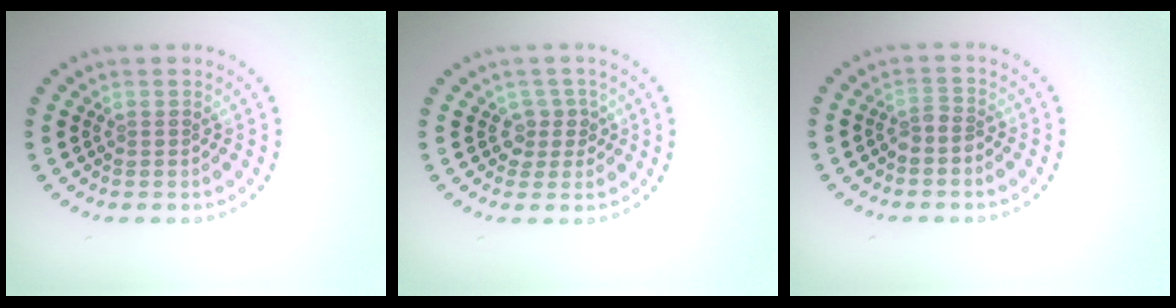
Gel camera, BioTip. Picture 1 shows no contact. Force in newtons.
{"total": 1.9, "press": 1.4, "slide": 1.3}
{"total": 1.5, "press": 1.1, "slide": 1.0}